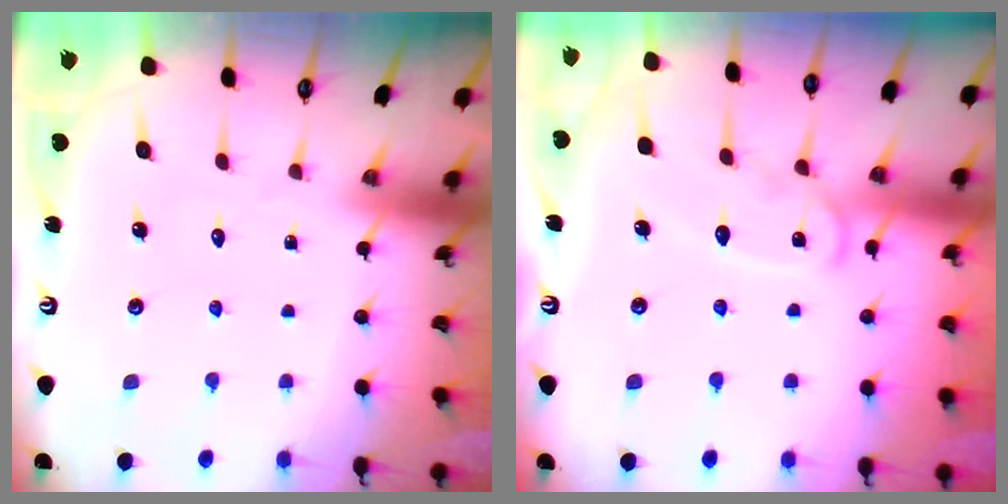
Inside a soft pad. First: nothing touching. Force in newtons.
{"total": 10.7, "press": 10.6, "slide": 1.0}